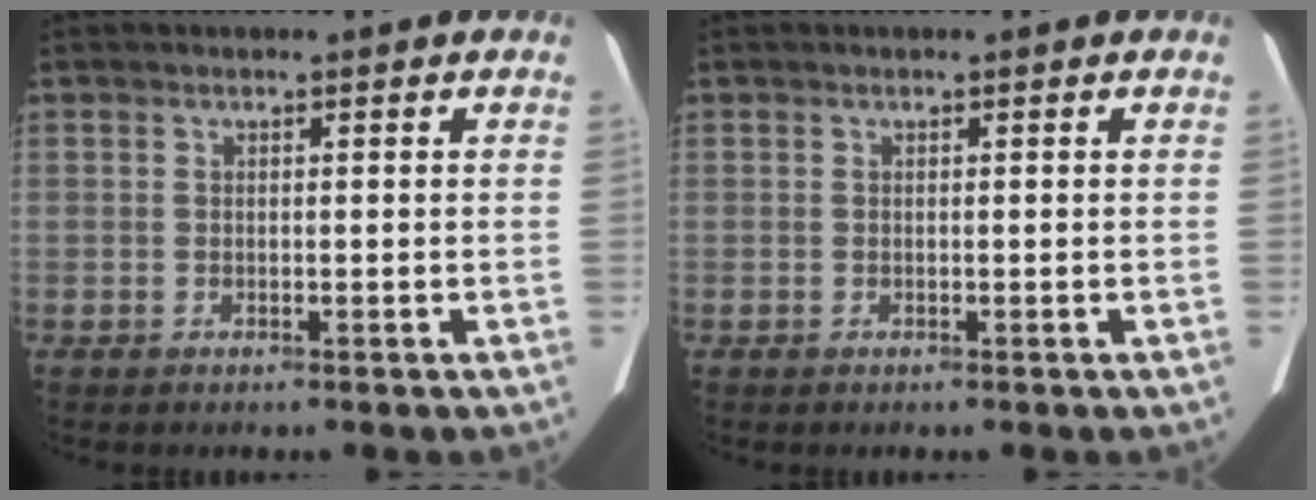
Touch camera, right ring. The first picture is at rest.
{"total": 0.0}